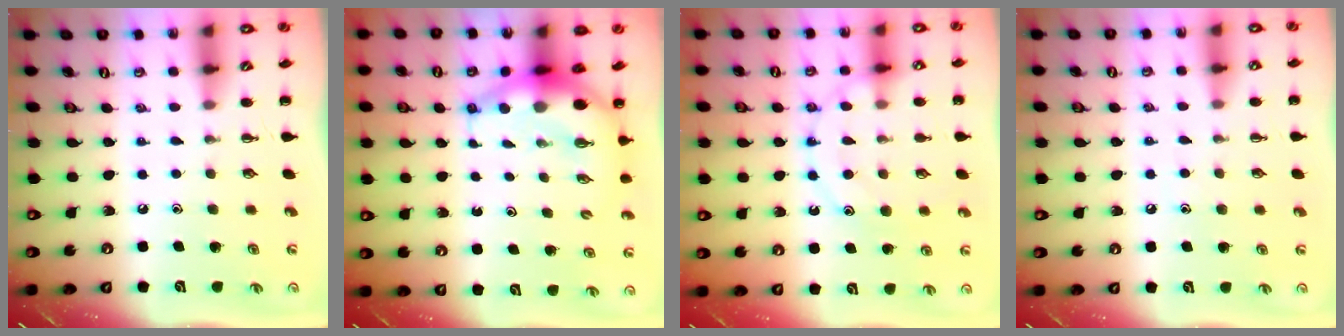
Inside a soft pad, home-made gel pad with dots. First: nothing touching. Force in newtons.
{"total": 7.3, "press": 7.1, "slide": 1.5}
{"total": 12.6, "press": 12.5, "slide": 1.0}
{"total": 4.8, "press": 4.6, "slide": 1.4}